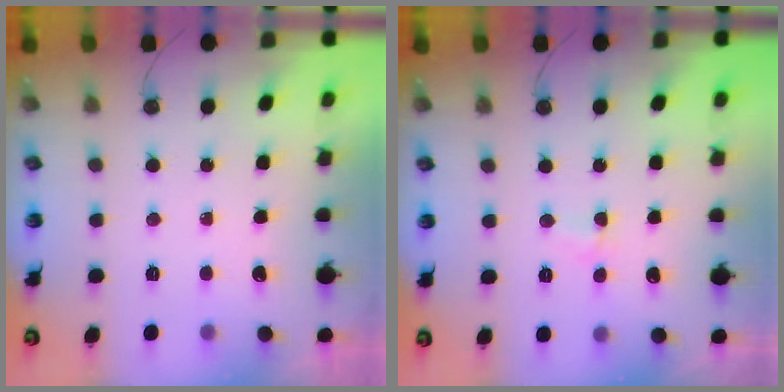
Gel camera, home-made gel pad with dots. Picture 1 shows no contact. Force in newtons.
{"total": 2.8, "press": 2.8, "slide": 0.6}